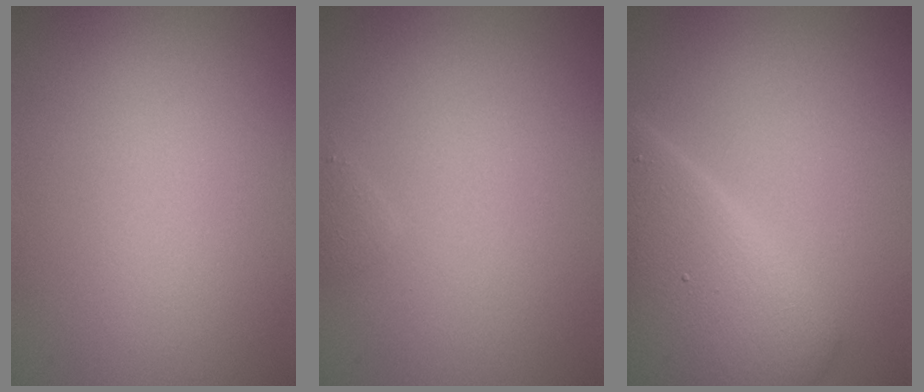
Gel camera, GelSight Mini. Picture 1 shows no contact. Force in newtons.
{"total": 0.6, "press": 0.6, "slide": 0.1}
{"total": 7.3, "press": 7.3, "slide": 0.3}